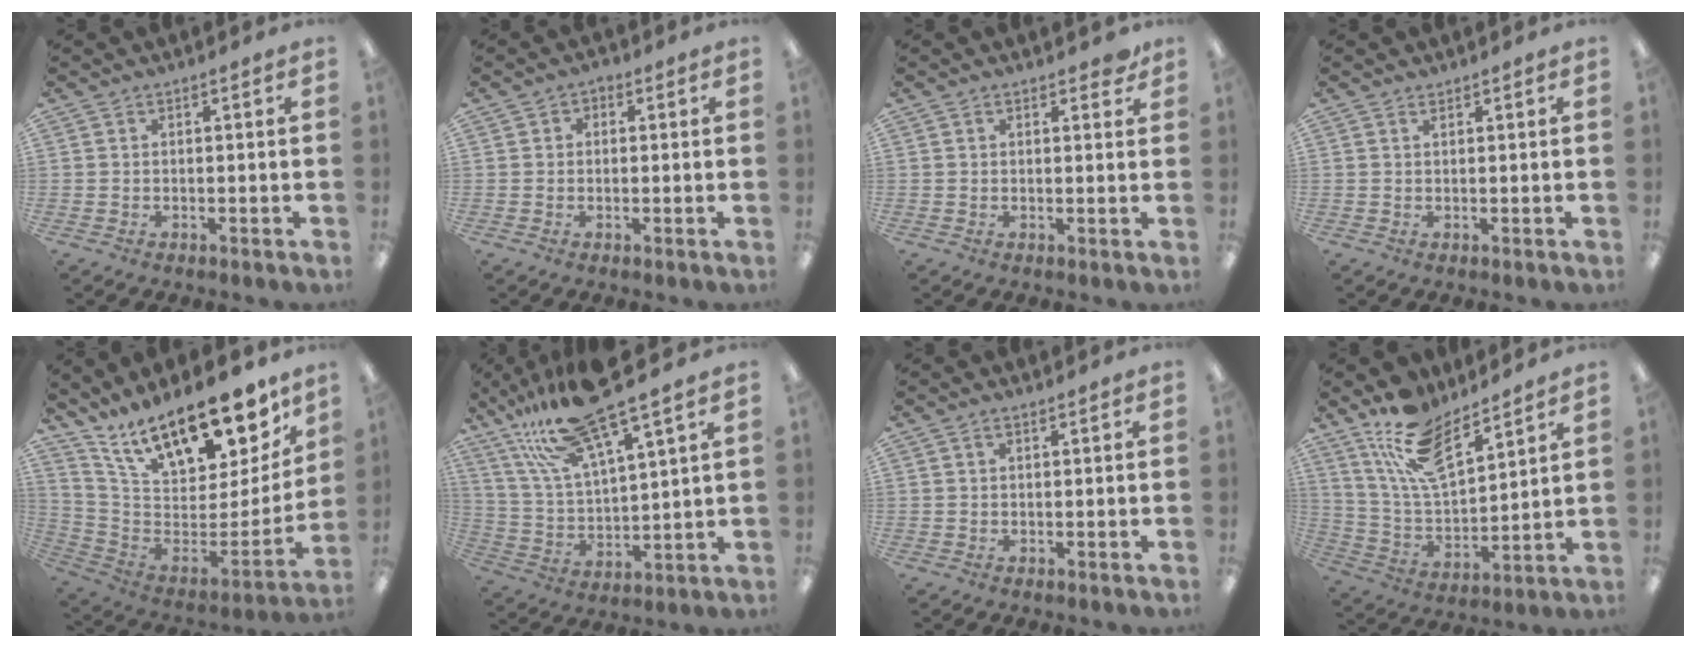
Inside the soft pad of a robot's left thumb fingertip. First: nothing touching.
{"total": 1.6, "force": [-0.1, 1.5, 0.6], "torque": [-0.003, 0.004, -0.007]}
{"total": 2.3, "force": [1.7, 1.1, 1.1], "torque": [-0.008, -0.003, 0.026]}
{"total": 0.7, "force": [0.7, 0.2, 0.2], "torque": [-0.005, 0.000, 0.013]}
{"total": 21.4, "force": [15.6, 8.5, 12.0], "torque": [-0.179, -0.117, 0.270]}
{"total": 19.7, "force": [15.5, 3.7, 11.5], "torque": [-0.231, -0.079, 0.266]}
{"total": 1.0, "force": [0.7, 0.4, 0.6], "torque": [-0.013, 0.002, 0.013]}
{"total": 15.2, "force": [11.1, 5.7, 8.8], "torque": [-0.185, -0.050, 0.202]}